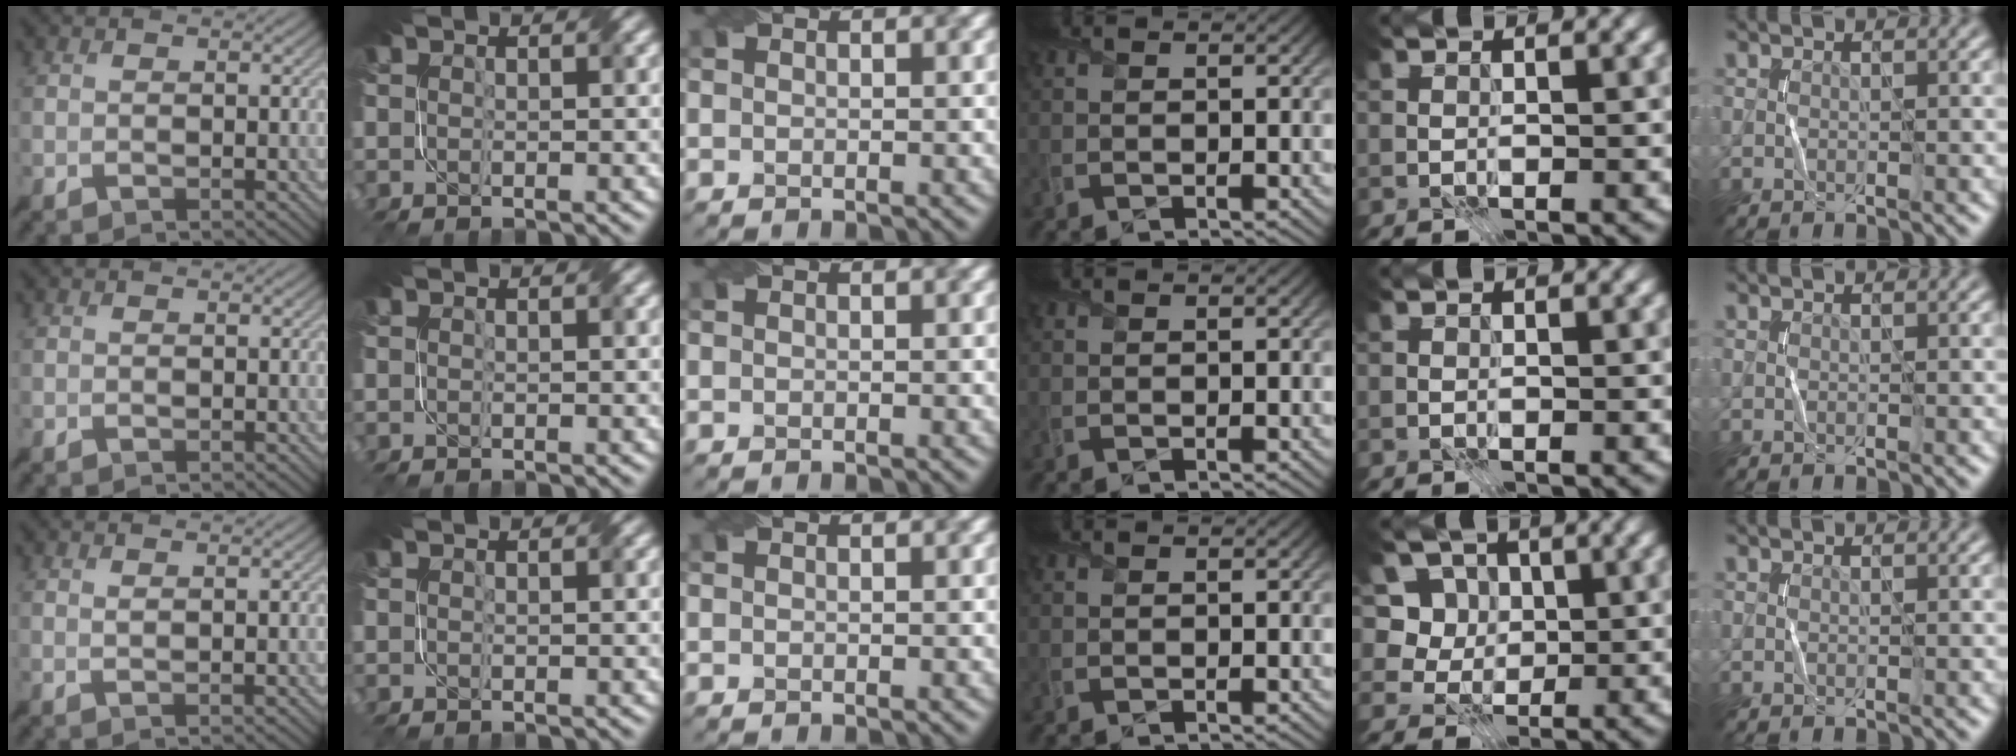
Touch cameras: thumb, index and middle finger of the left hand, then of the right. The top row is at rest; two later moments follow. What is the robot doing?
{"motion": "fold", "object": "file"}